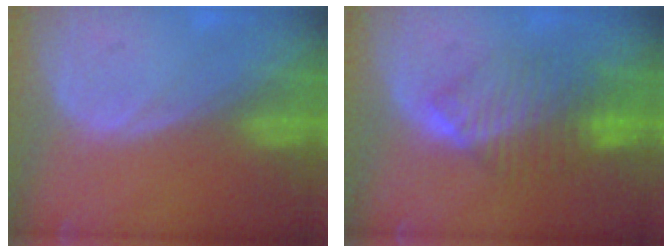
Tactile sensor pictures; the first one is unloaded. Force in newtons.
{"total": 7.5, "press": 7.3, "slide": 1.6}